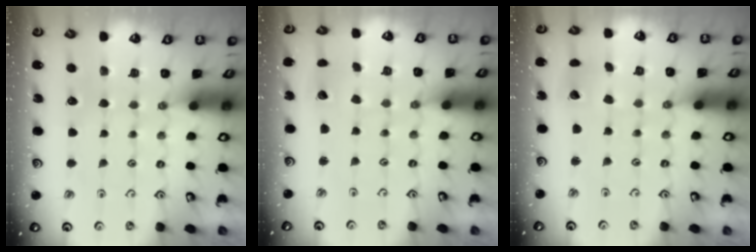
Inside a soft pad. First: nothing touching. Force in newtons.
{"total": 2.4, "press": 2.4, "slide": 0.2}
{"total": 2.8, "press": 2.8, "slide": 0.3}